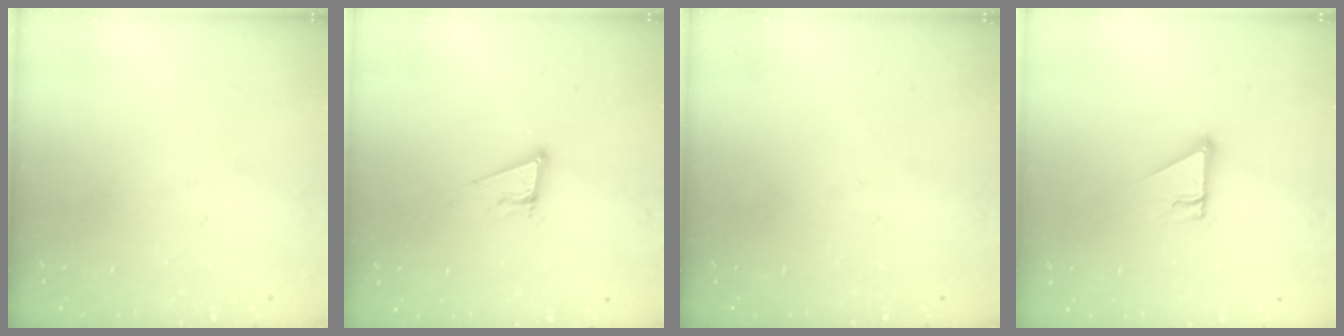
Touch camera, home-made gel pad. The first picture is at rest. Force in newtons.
{"total": 7.6, "press": 7.3, "slide": 2.3}
{"total": 0.0}
{"total": 4.3, "press": 4.3, "slide": 0.4}